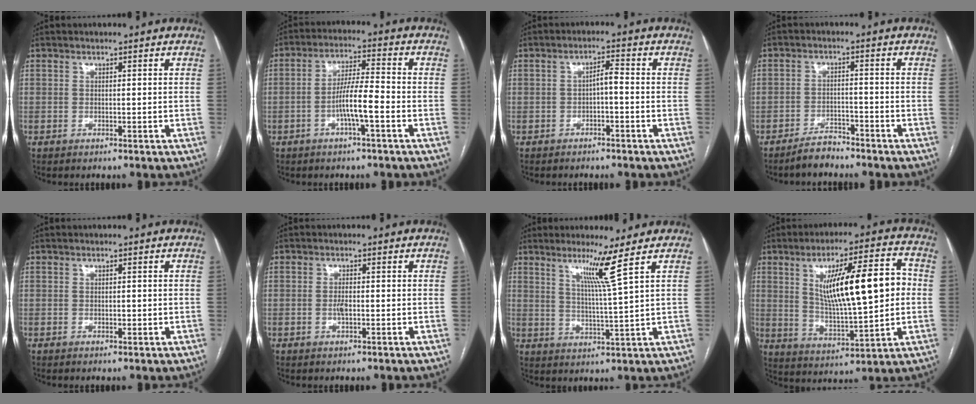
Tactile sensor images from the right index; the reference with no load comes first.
{"total": 6.8, "force": [-2.4, 0.5, 6.3], "torque": [-0.123, 0.009, -0.044]}
{"total": 2.5, "force": [-0.8, 0.5, 2.3], "torque": [-0.038, 0.010, -0.013]}
{"total": 3.6, "force": [-3.3, 1.1, 0.8], "torque": [-0.014, -0.001, -0.059]}
{"total": 0.9, "force": [-0.1, 0.5, 0.8], "torque": [-0.011, 0.000, 0.000]}
{"total": 1.8, "force": [-0.4, 0.6, 1.7], "torque": [-0.033, 0.001, -0.005]}
{"total": 6.1, "force": [3.4, -2.4, 4.4], "torque": [-0.081, -0.019, 0.067]}
{"total": 16.6, "force": [2.5, 3.3, 16.1], "torque": [-0.266, 0.021, 0.048]}